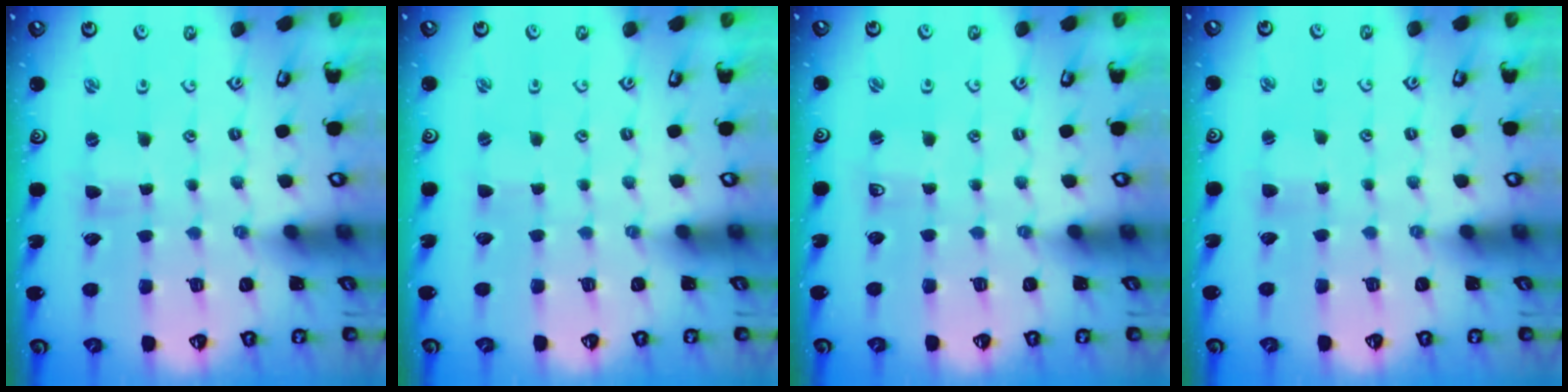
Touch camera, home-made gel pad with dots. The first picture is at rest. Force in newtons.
{"total": 0.0}
{"total": 2.0, "press": 2.0, "slide": 0.3}
{"total": 2.9, "press": 2.9, "slide": 0.3}